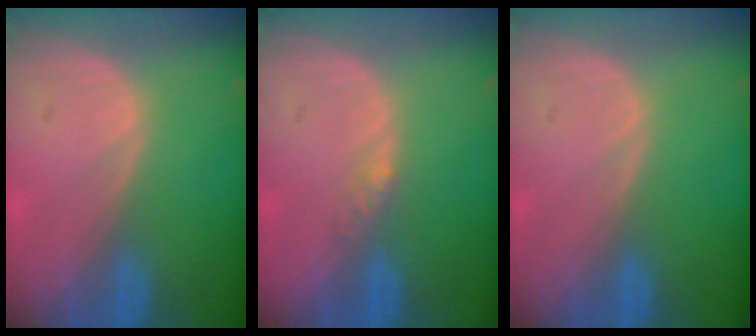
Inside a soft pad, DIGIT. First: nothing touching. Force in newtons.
{"total": 1.6, "press": 1.3, "slide": 0.9}
{"total": 0.0}